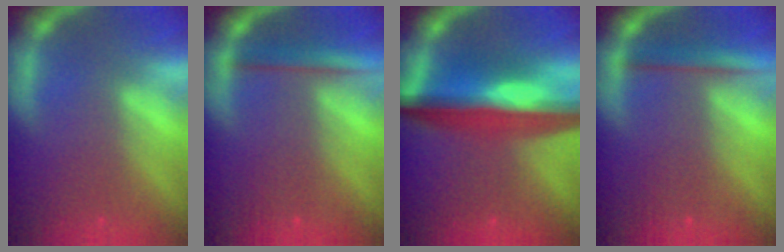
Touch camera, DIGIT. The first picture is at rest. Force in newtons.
{"total": 2.5}
{"total": 10.1}
{"total": 2.5}